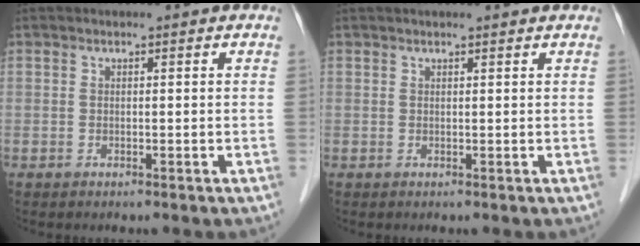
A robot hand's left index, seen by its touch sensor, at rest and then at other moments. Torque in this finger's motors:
{"motor_torque": [0.18, -0.23, -0.04, 0.01]}